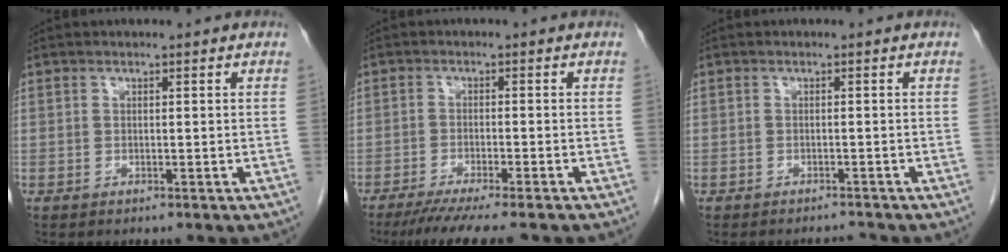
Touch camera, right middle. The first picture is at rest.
{"total": 9.7, "force": [-8.0, 0.1, 5.4], "torque": [-0.068, -0.023, -0.121]}
{"total": 1.5, "force": [-1.5, -0.3, -0.1], "torque": [0.001, -0.009, -0.017]}